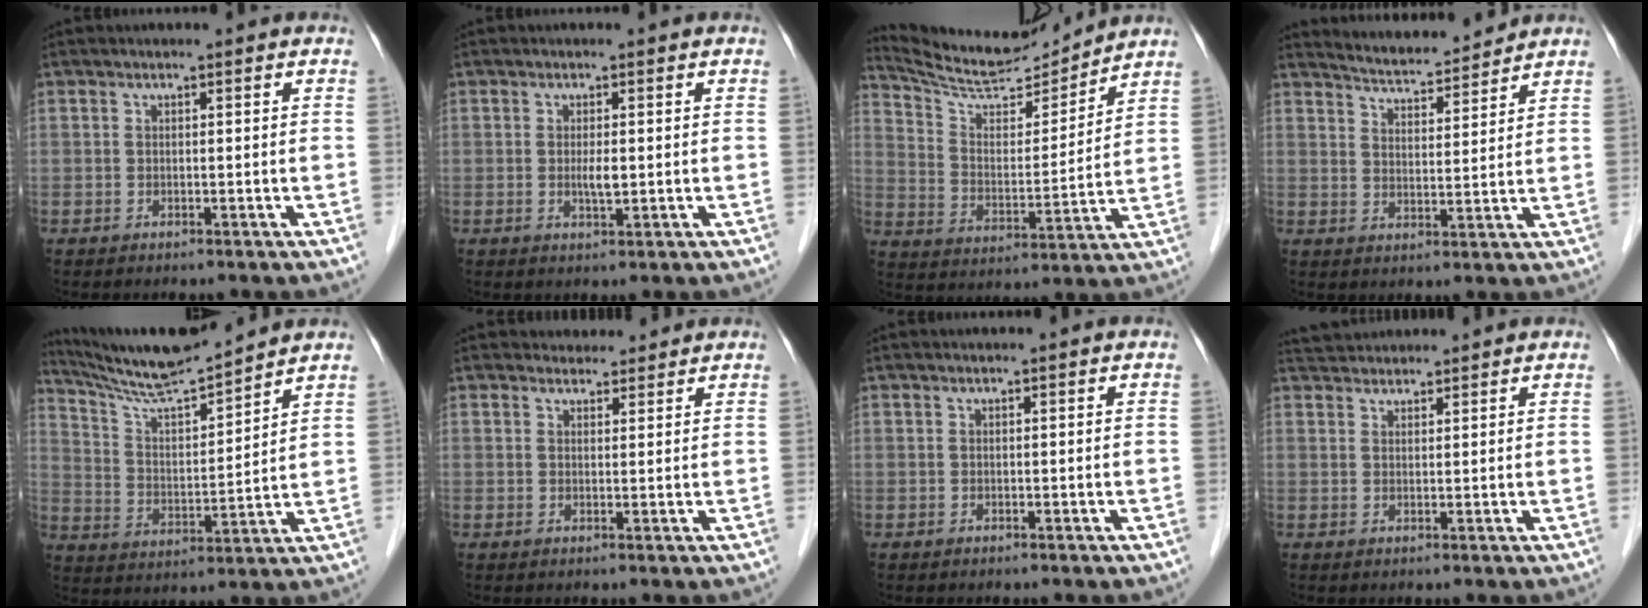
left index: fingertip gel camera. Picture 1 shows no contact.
{"total": 1.8, "force": [-0.1, 0.4, 1.8], "torque": [-0.035, -0.006, -0.001]}
{"total": 12.3, "force": [12.0, 0.7, 2.5], "torque": [-0.053, -0.005, 0.213]}
{"total": 7.6, "force": [7.5, 0.3, 1.3], "torque": [-0.034, 0.005, 0.123]}
{"total": 12.2, "force": [11.4, -0.4, 4.1], "torque": [-0.083, 0.004, 0.208]}
{"total": 2.9, "force": [2.7, 1.0, 0.0], "torque": [0.002, 0.004, 0.037]}
{"total": 0.0}
{"total": 4.9, "force": [4.8, 0.8, 0.8], "torque": [-0.015, 0.035, 0.081]}